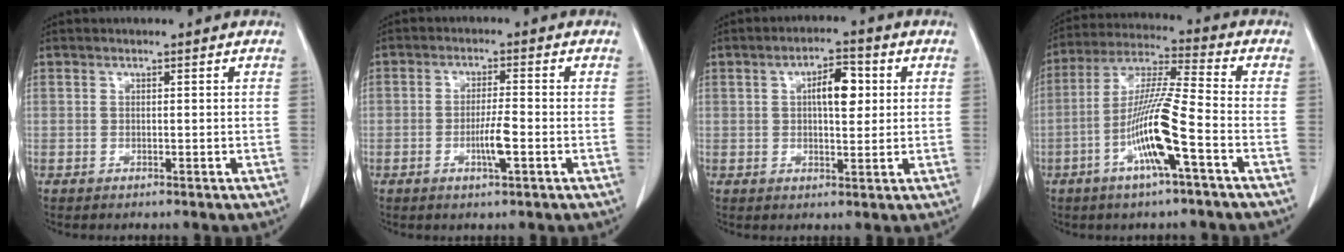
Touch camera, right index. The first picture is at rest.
{"total": 4.2, "force": [-1.4, 0.4, 3.9], "torque": [-0.072, -0.003, -0.025]}
{"total": 6.0, "force": [1.4, 2.2, 5.5], "torque": [-0.088, 0.010, 0.023]}
{"total": 12.3, "force": [-4.5, 0.1, 11.4], "torque": [-0.228, 0.000, -0.090]}